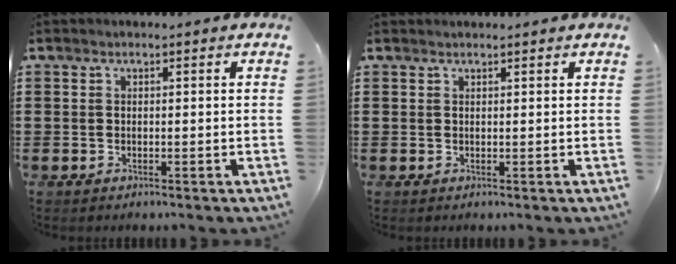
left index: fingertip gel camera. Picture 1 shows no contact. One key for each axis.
{"total": 0.6, "fx": 0.6, "fy": 0.0, "fz": 0.0, "tx": -0.003, "ty": 0.000, "tz": 0.012}